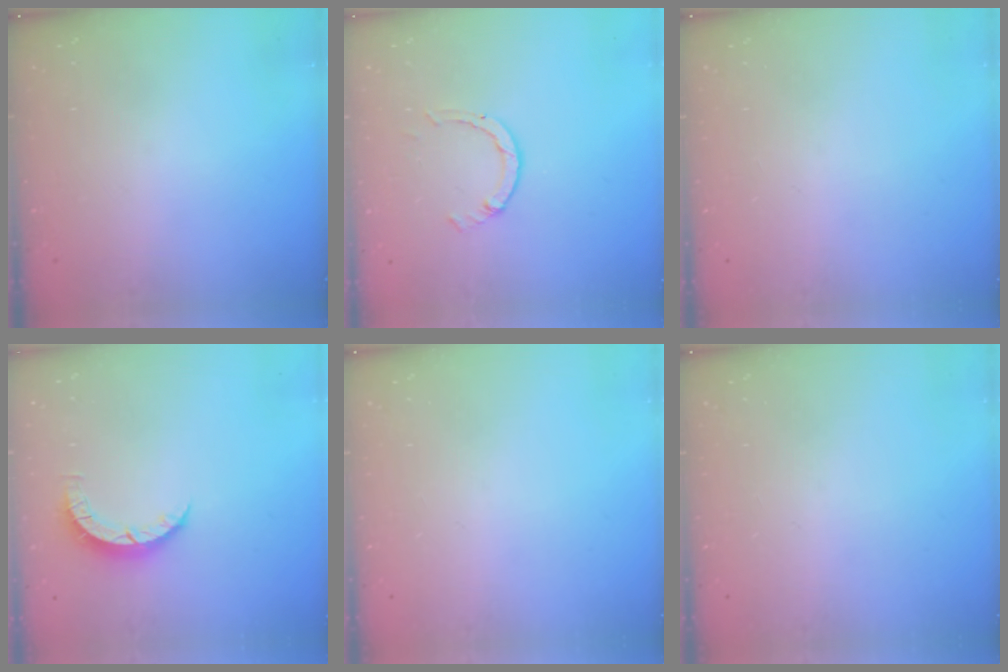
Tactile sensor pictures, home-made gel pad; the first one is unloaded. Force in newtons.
{"total": 2.6, "press": 2.5, "slide": 0.3}
{"total": 0.0}
{"total": 4.1, "press": 4.1, "slide": 0.4}
{"total": 0.0}
{"total": 0.0}